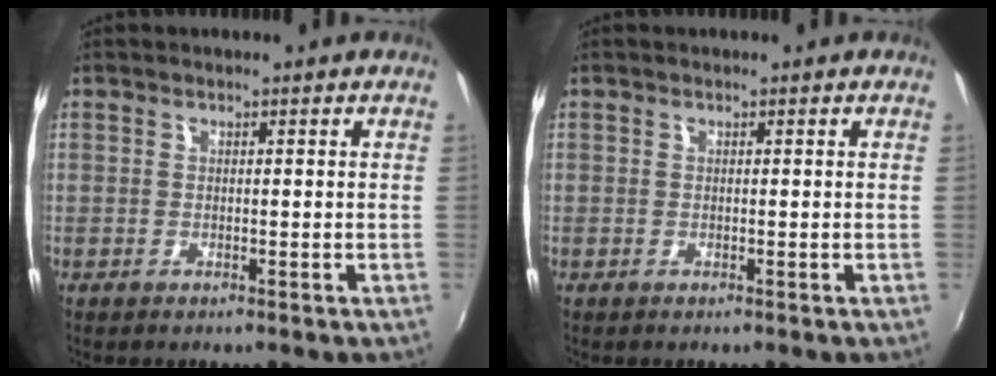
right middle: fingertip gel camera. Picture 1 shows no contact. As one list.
[{"total": 0.0}]